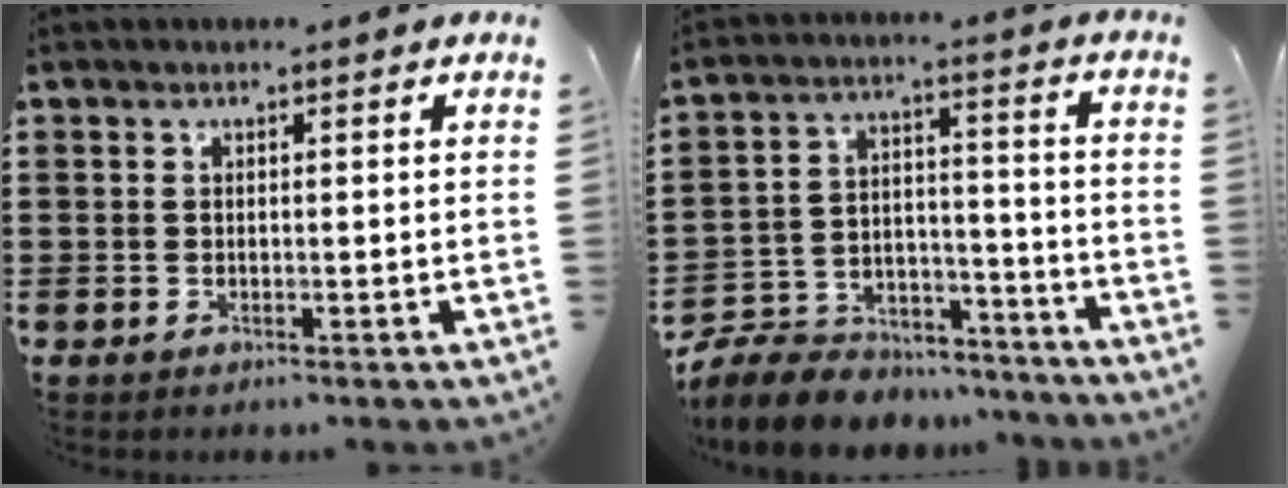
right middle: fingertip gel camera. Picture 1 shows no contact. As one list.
[{"total": 8.7, "force": [-8.3, 2.4, 0.9], "torque": [-0.028, 0.021, -0.166]}]